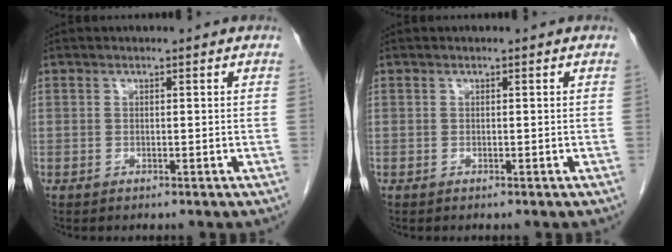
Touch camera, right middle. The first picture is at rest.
{"total": 0.0}